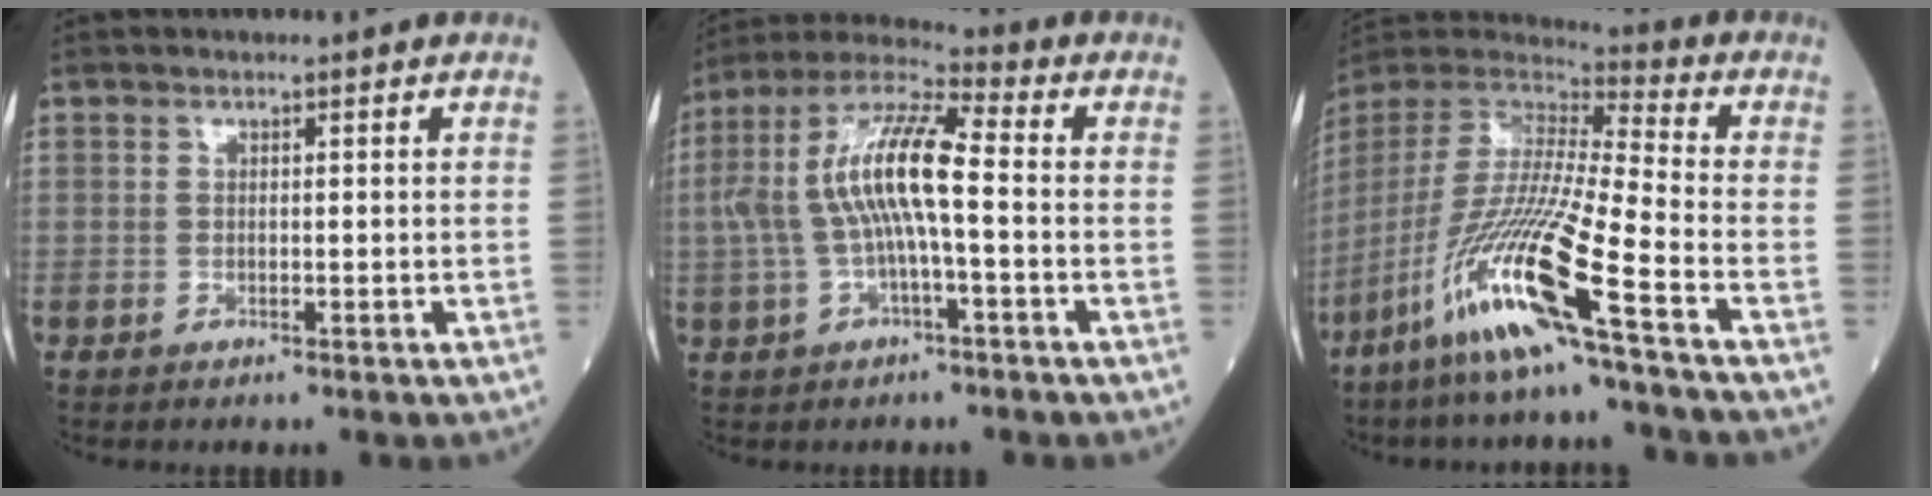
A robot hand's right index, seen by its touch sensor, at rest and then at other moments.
{"total": 12.5, "force": [-0.4, 2.5, 12.2], "torque": [-0.256, 0.028, -0.012]}
{"total": 19.1, "force": [-10.4, -0.8, 16.0], "torque": [-0.358, -0.051, -0.211]}